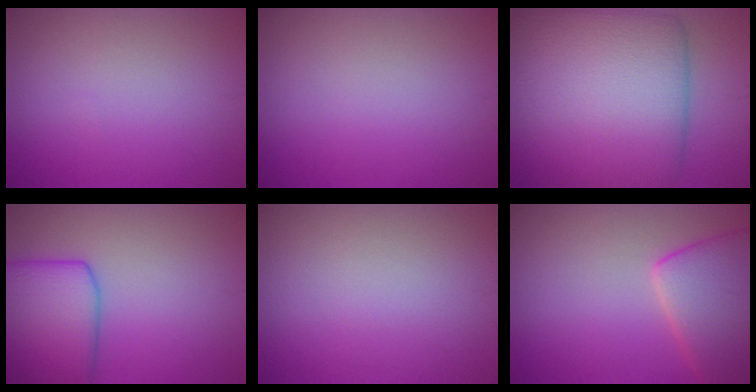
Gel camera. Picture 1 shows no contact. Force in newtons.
{"total": 0.0}
{"total": 14.4, "press": 14.4, "slide": 0.5}
{"total": 7.8, "press": 7.8, "slide": 0.4}
{"total": 0.0}
{"total": 6.9, "press": 6.9, "slide": 0.5}